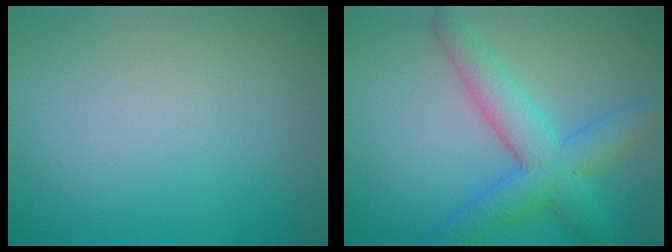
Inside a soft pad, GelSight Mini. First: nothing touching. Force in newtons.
{"total": 6.1, "press": 6.1, "slide": 0.1}